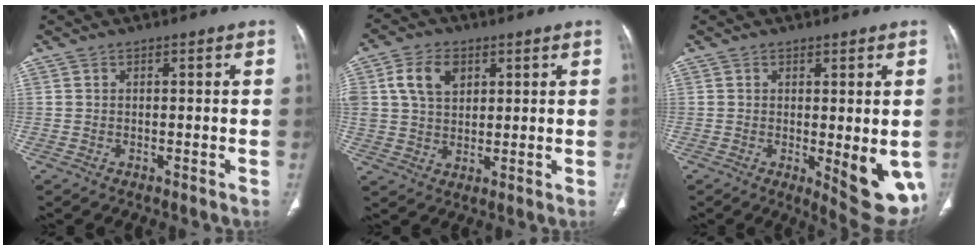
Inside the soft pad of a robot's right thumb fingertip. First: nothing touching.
{"total": 8.2, "force": [3.1, 5.7, 5.0], "torque": [-0.078, -0.005, 0.060]}
{"total": 9.8, "force": [-1.5, 3.1, 9.2], "torque": [-0.107, -0.024, -0.011]}